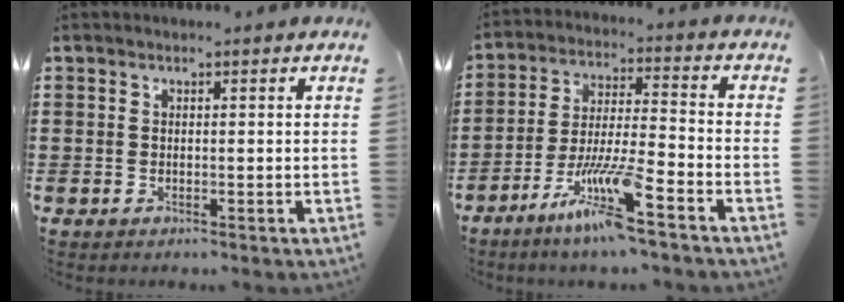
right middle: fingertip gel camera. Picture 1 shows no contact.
{"total": 9.9, "force": [-6.7, 0.4, 7.3], "torque": [-0.150, -0.010, -0.130]}